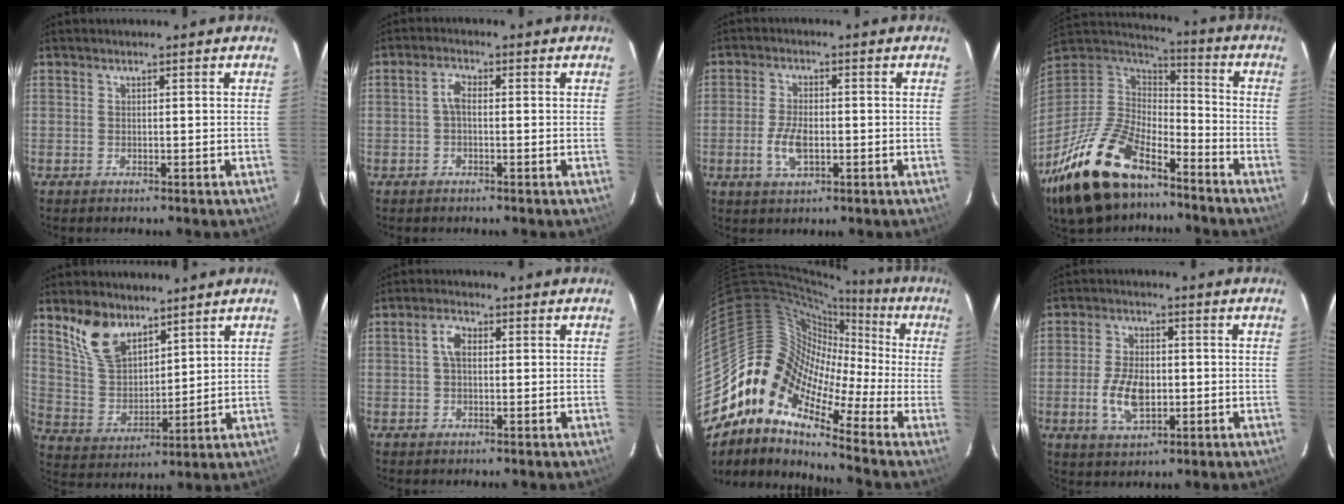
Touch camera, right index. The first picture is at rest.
{"total": 2.2, "force": [-0.4, 1.1, 1.9], "torque": [-0.040, 0.009, -0.007]}
{"total": 5.6, "force": [-1.4, 2.8, 4.6], "torque": [-0.097, -0.003, -0.025]}
{"total": 24.8, "force": [-16.6, 11.6, 14.3], "torque": [-0.305, -0.018, -0.285]}
{"total": 11.2, "force": [7.6, 5.9, 5.8], "torque": [-0.116, 0.015, 0.160]}
{"total": 3.0, "force": [0.3, 1.8, 2.4], "torque": [-0.048, 0.010, 0.007]}
{"total": 11.8, "force": [-4.0, 8.2, 7.6], "torque": [-0.115, 0.013, -0.104]}
{"total": 8.4, "force": [-1.6, 4.7, 6.7], "torque": [-0.136, -0.001, -0.024]}